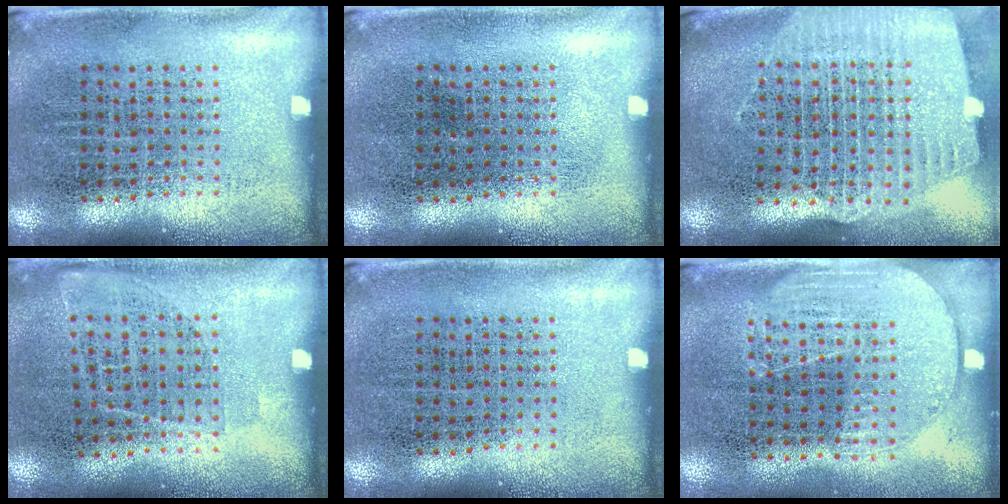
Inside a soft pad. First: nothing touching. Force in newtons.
{"total": 0.0}
{"total": 2.5, "press": 2.2, "slide": 1.3}
{"total": 1.0, "press": 0.8, "slide": 0.6}
{"total": 0.0}
{"total": 1.7, "press": 1.4, "slide": 0.8}